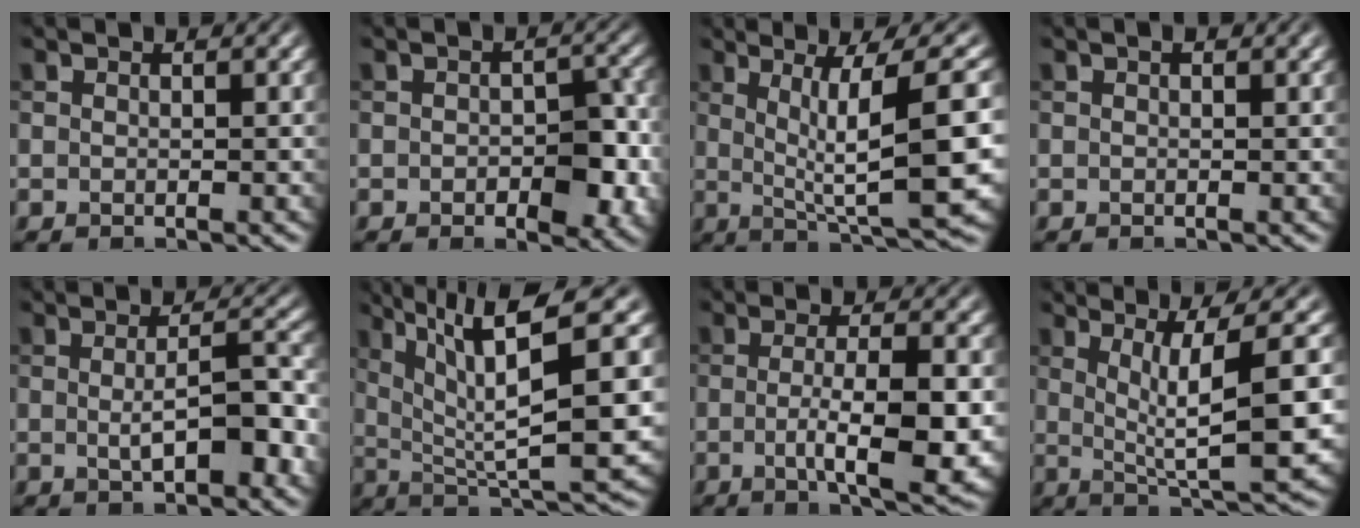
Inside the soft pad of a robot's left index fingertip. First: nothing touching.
{"total": 5.2, "force": [-1.1, 2.9, 4.1], "torque": [-0.041, -0.004, -0.016]}
{"total": 10.3, "force": [1.4, 1.9, 10.0], "torque": [-0.143, 0.008, 0.027]}
{"total": 0.9, "force": [0.4, 0.4, 0.7], "torque": [-0.011, 0.004, 0.006]}
{"total": 4.8, "force": [-0.4, 1.4, 4.5], "torque": [-0.077, -0.004, -0.005]}
{"total": 11.2, "force": [3.6, 2.3, 10.3], "torque": [-0.172, 0.012, 0.071]}
{"total": 7.2, "force": [-1.0, 1.8, 6.9], "torque": [-0.110, -0.010, -0.010]}
{"total": 8.7, "force": [1.2, 1.7, 8.5], "torque": [-0.125, 0.002, 0.023]}